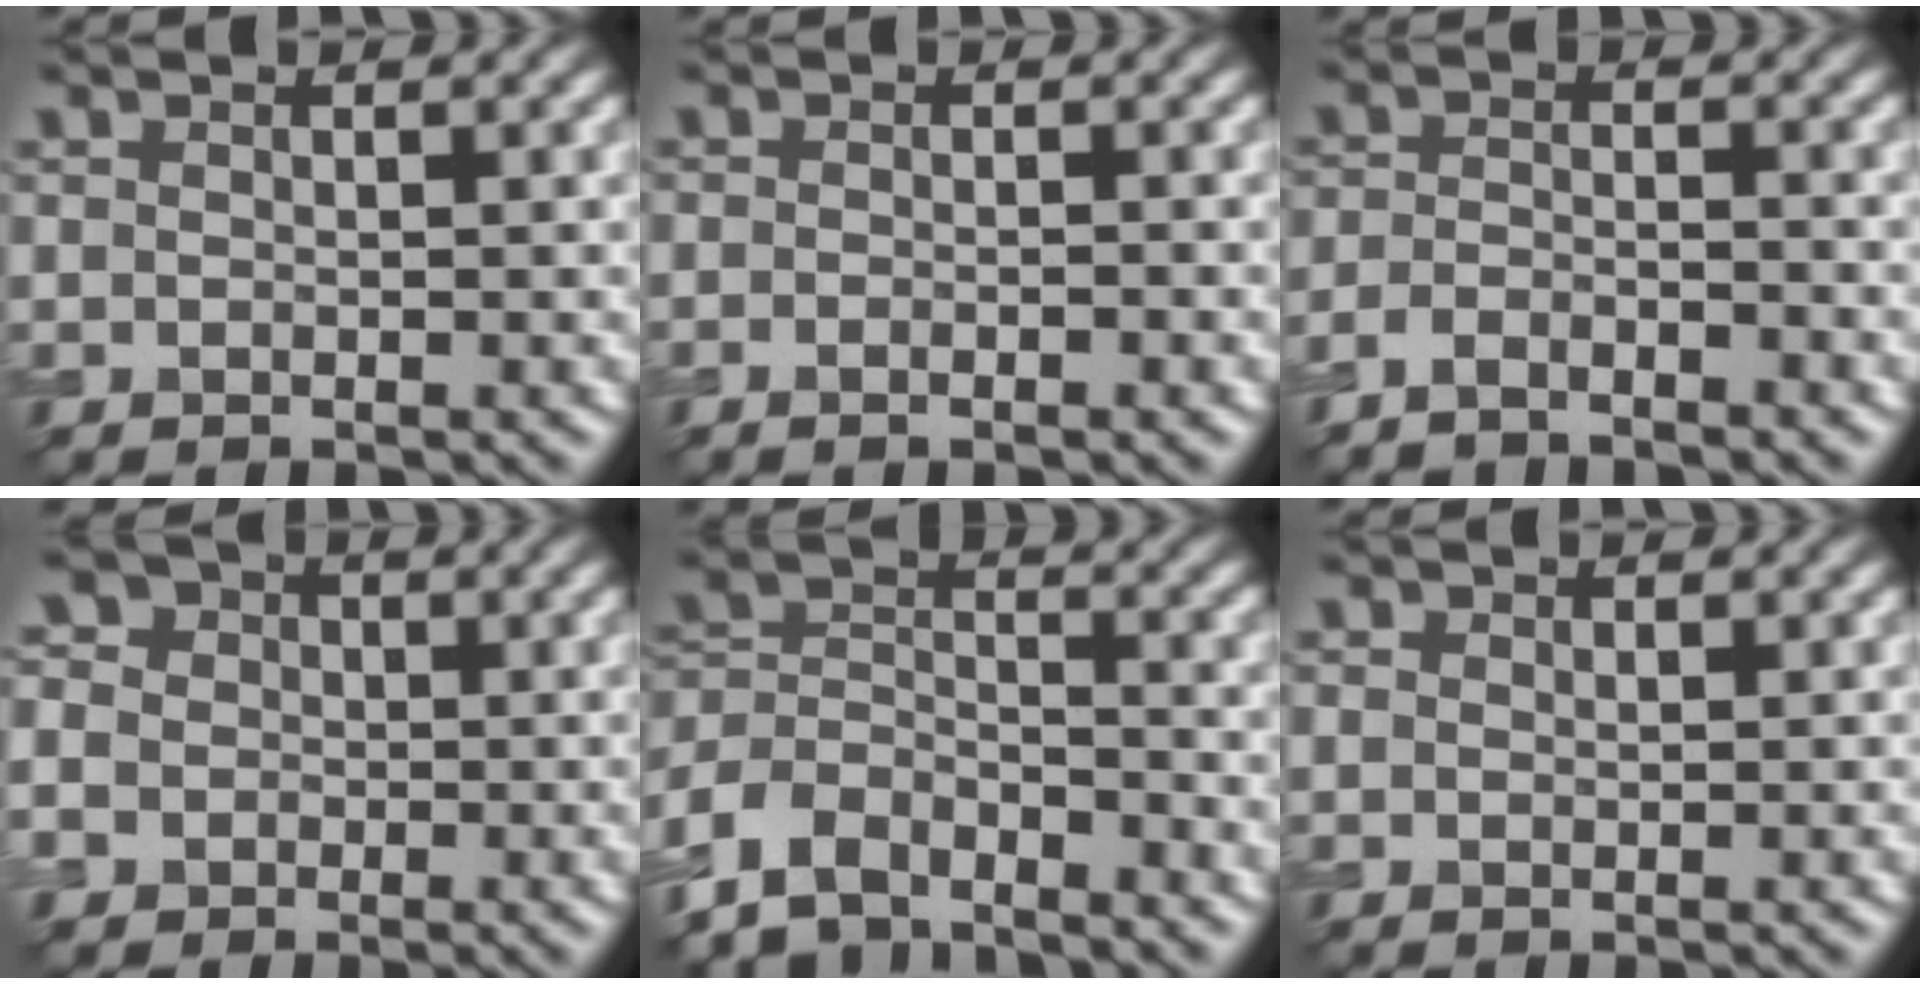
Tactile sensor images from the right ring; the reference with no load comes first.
{"total": 1.9, "force": [-0.6, 0.8, 1.6], "torque": [-0.008, 0.002, -0.014]}
{"total": 2.5, "force": [-2.1, 0.6, 1.2], "torque": [-0.022, 0.000, -0.045]}
{"total": 7.2, "force": [-0.6, 6.7, 2.7], "torque": [-0.066, 0.019, -0.049]}
{"total": 6.1, "force": [-5.1, 2.6, 2.0], "torque": [-0.040, -0.003, -0.106]}
{"total": 0.7, "force": [0.2, 0.6, 0.3], "torque": [-0.007, -0.001, 0.001]}